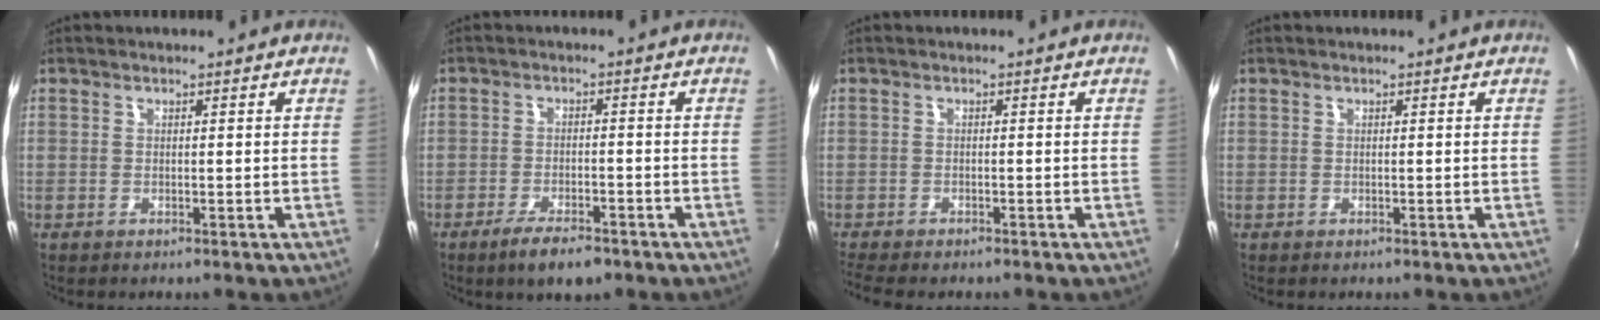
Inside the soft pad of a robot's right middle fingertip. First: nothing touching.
{"total": 6.6, "force": [-4.7, 2.0, 4.2], "torque": [-0.096, -0.014, -0.080]}
{"total": 5.3, "force": [-4.7, 1.1, 2.4], "torque": [-0.061, -0.031, -0.082]}
{"total": 0.0}